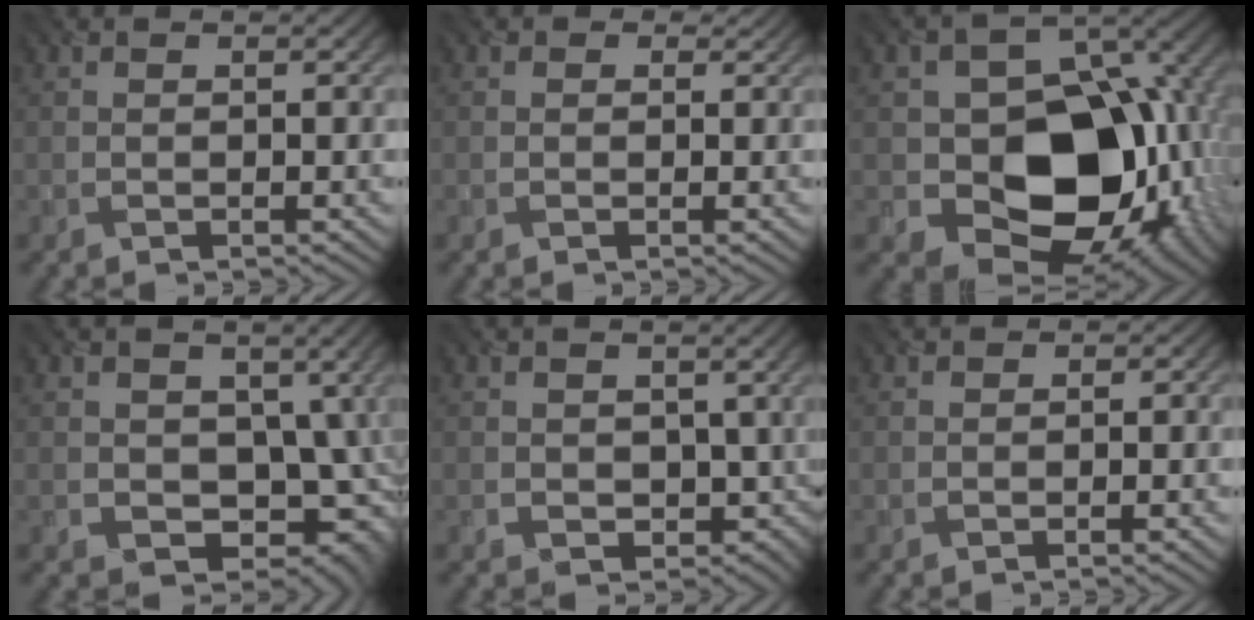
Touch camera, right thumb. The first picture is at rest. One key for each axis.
{"total": 0.8, "fx": 0.3, "fy": 0.7, "fz": -0.2, "tx": 0.004, "ty": -0.007, "tz": 0.005}
{"total": 15.6, "fx": -2.6, "fy": 11.7, "fz": 9.9, "tx": -0.128, "ty": -0.024, "tz": -0.044}
{"total": 9.0, "fx": -0.6, "fy": 7.0, "fz": 5.7, "tx": -0.081, "ty": -0.039, "tz": -0.002}
{"total": 3.6, "fx": -0.7, "fy": 3.3, "fz": 1.2, "tx": -0.028, "ty": -0.027, "tz": -0.007}
{"total": 1.3, "fx": -0.7, "fy": 1.1, "fz": 0.2, "tx": 0.007, "ty": -0.007, "tz": -0.005}